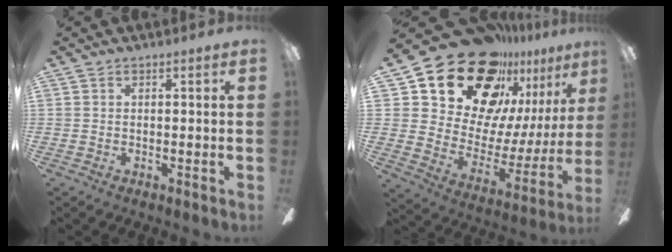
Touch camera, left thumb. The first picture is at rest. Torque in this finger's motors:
{"motor_torque": [0.39, 1.22, 1.35, -1.42, 0.14]}